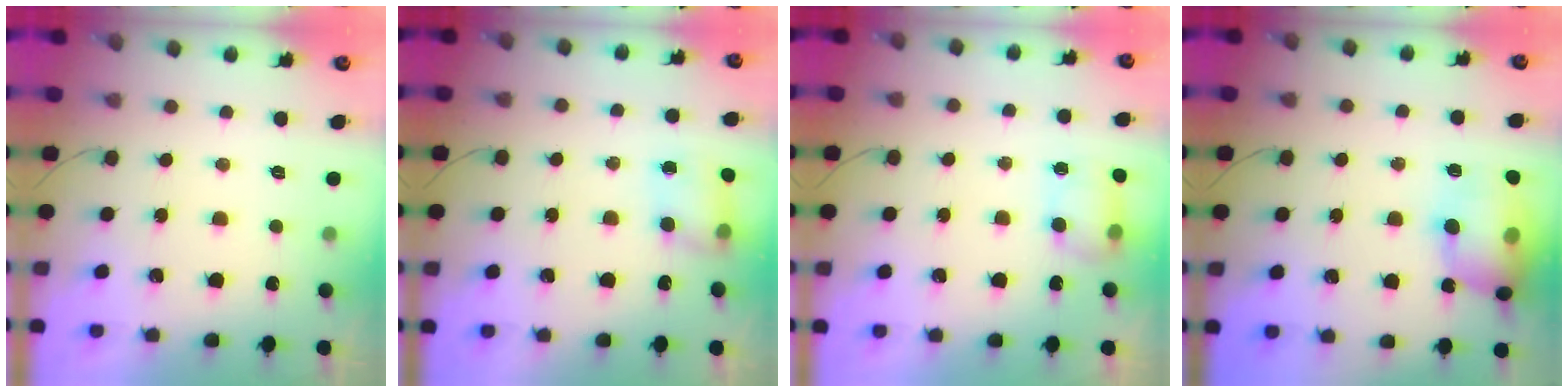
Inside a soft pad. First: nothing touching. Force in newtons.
{"total": 6.9, "press": 6.9, "slide": 0.7}
{"total": 9.7, "press": 6.9, "slide": 6.8}
{"total": 20.6, "press": 18.9, "slide": 8.3}